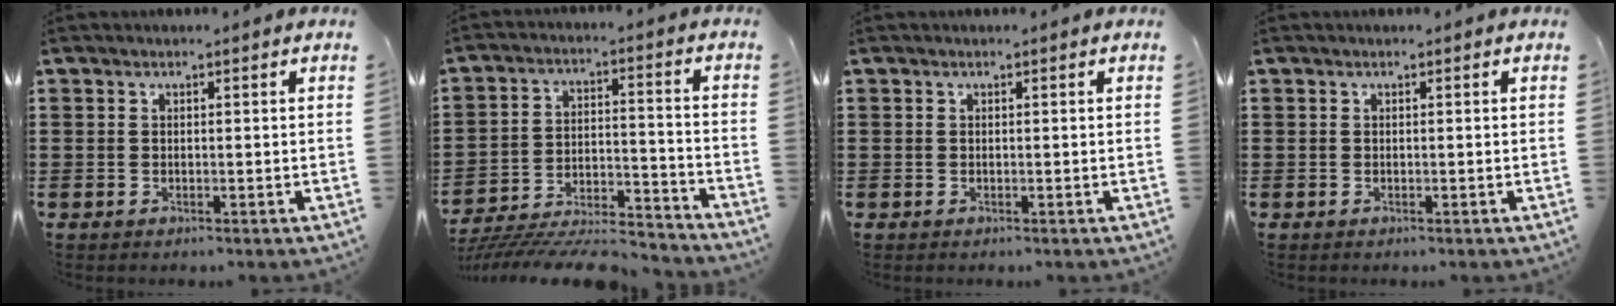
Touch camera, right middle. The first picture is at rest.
{"total": 8.4, "force": [-8.0, 0.8, 2.3], "torque": [-0.034, 0.012, -0.155]}
{"total": 0.0}
{"total": 0.0}